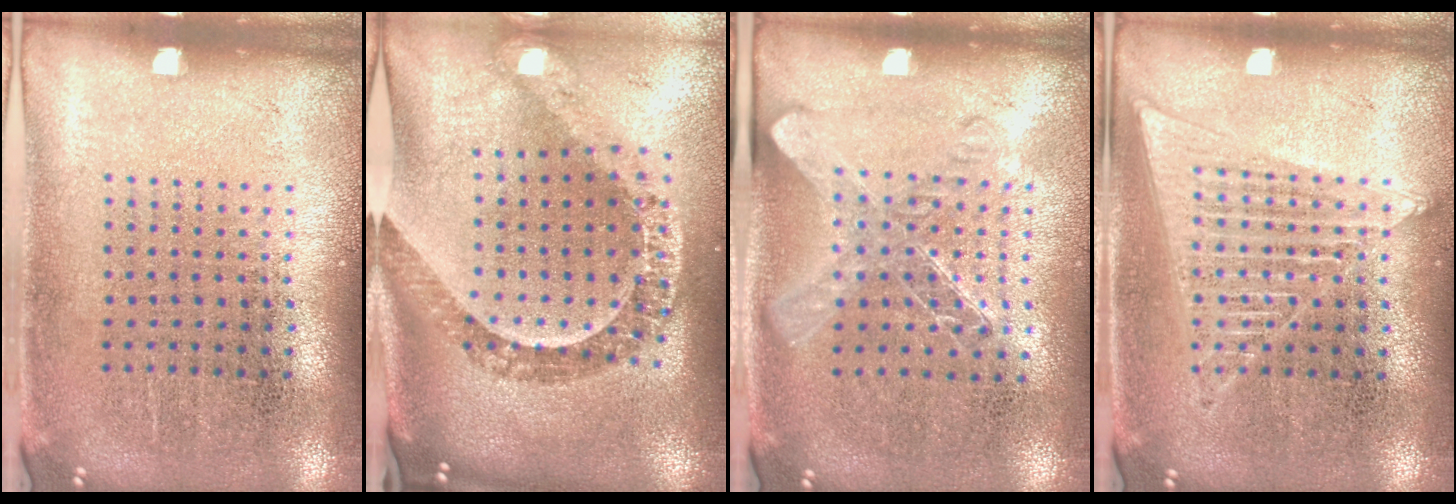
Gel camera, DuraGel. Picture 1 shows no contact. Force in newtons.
{"total": 2.0, "press": 1.8, "slide": 0.9}
{"total": 1.4, "press": 1.2, "slide": 0.7}
{"total": 1.3, "press": 1.3, "slide": 0.1}